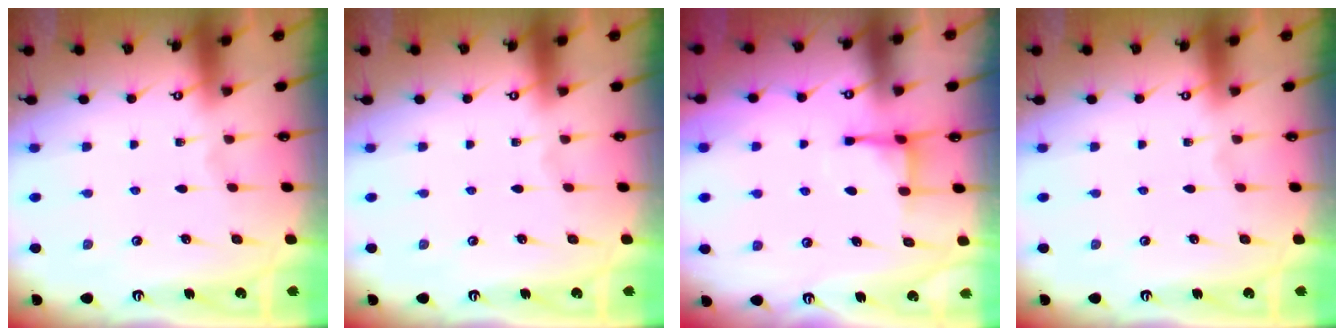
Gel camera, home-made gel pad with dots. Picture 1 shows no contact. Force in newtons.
{"total": 0.0}
{"total": 4.4, "press": 4.3, "slide": 0.7}
{"total": 0.0}